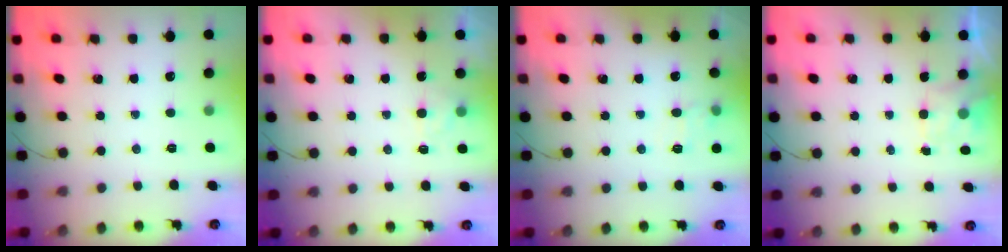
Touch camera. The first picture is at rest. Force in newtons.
{"total": 2.5, "press": 2.0, "slide": 1.5}
{"total": 9.5, "press": 9.4, "slide": 1.7}
{"total": 2.0, "press": 1.6, "slide": 1.2}